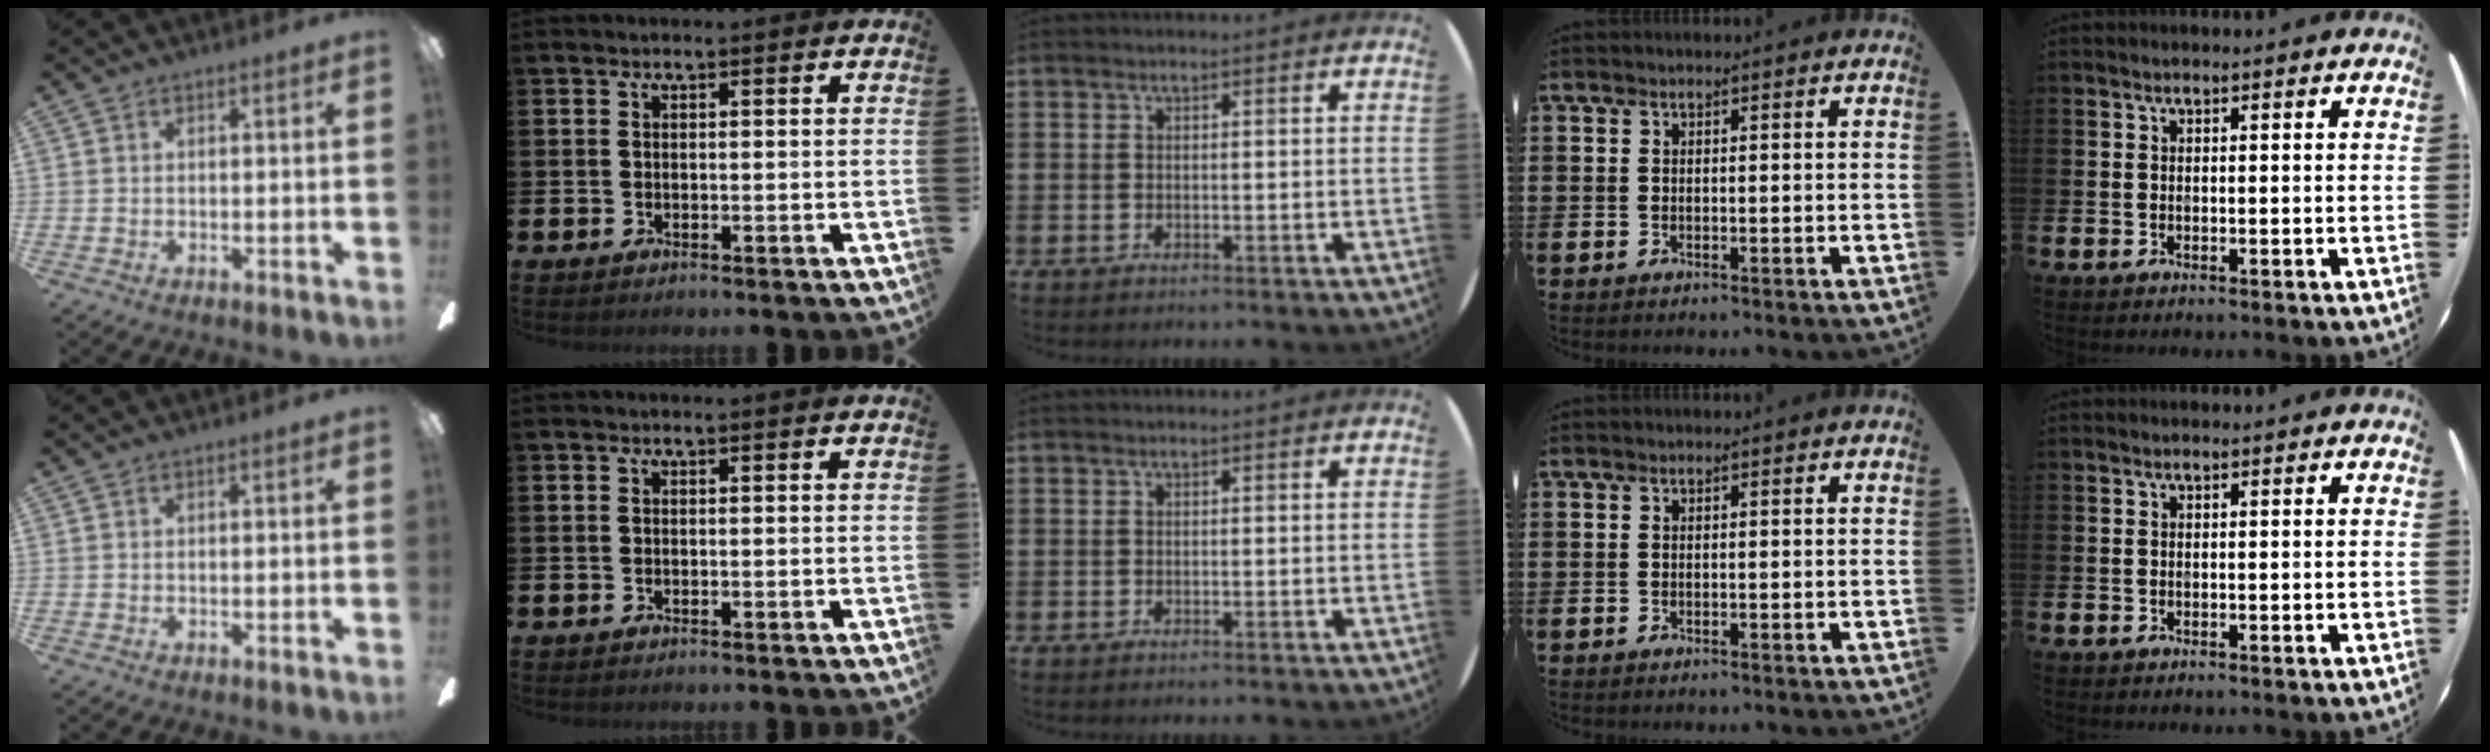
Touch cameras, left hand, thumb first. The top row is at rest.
{}